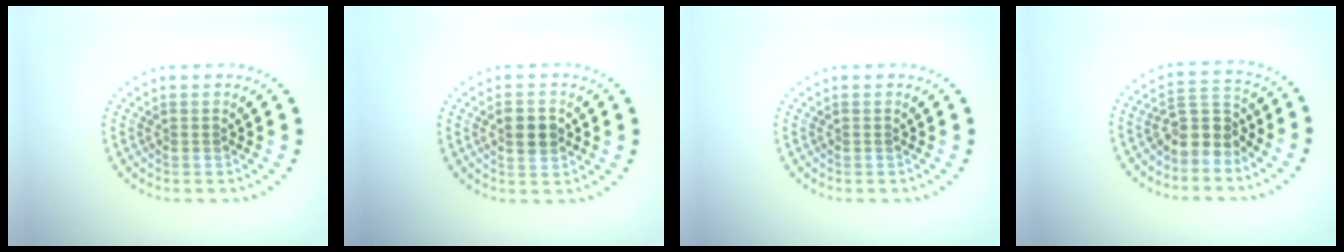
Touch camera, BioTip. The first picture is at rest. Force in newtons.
{"total": 3.0, "press": 3.0, "slide": 0.1}
{"total": 0.0}
{"total": 3.4, "press": 3.1, "slide": 1.5}